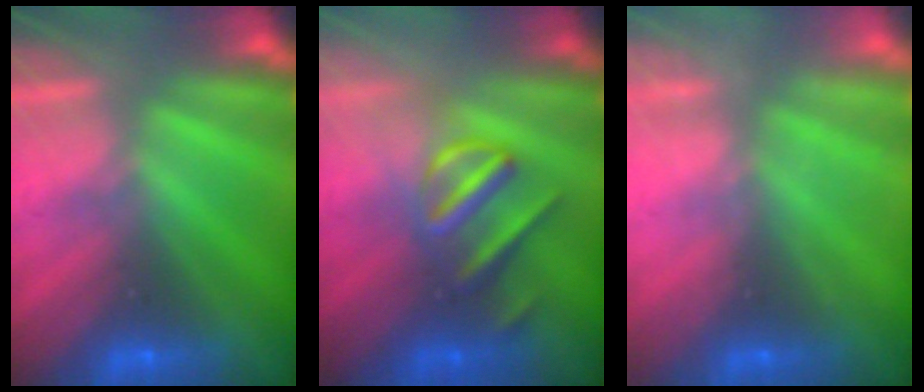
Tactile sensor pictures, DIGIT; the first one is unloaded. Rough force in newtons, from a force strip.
{"total": 3.0}
{"total": 2.1}